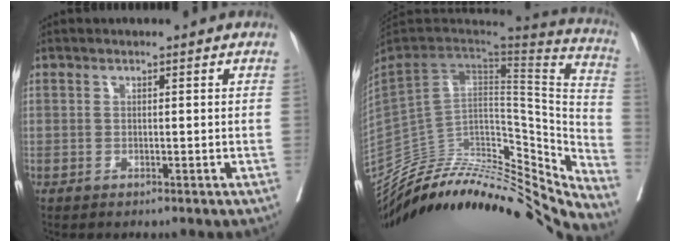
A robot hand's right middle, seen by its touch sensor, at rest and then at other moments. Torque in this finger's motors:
{"motor_torque": [-0.67, -1.47, -0.06, 0.00]}